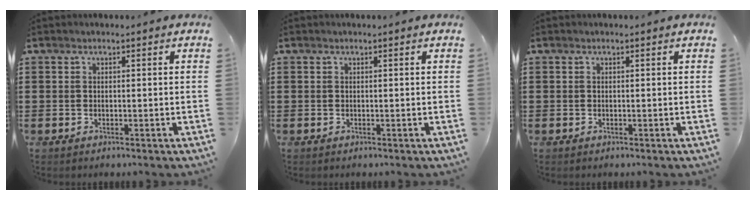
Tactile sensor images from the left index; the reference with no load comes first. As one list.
[{"total": 0.0}, {"total": 0.0}]